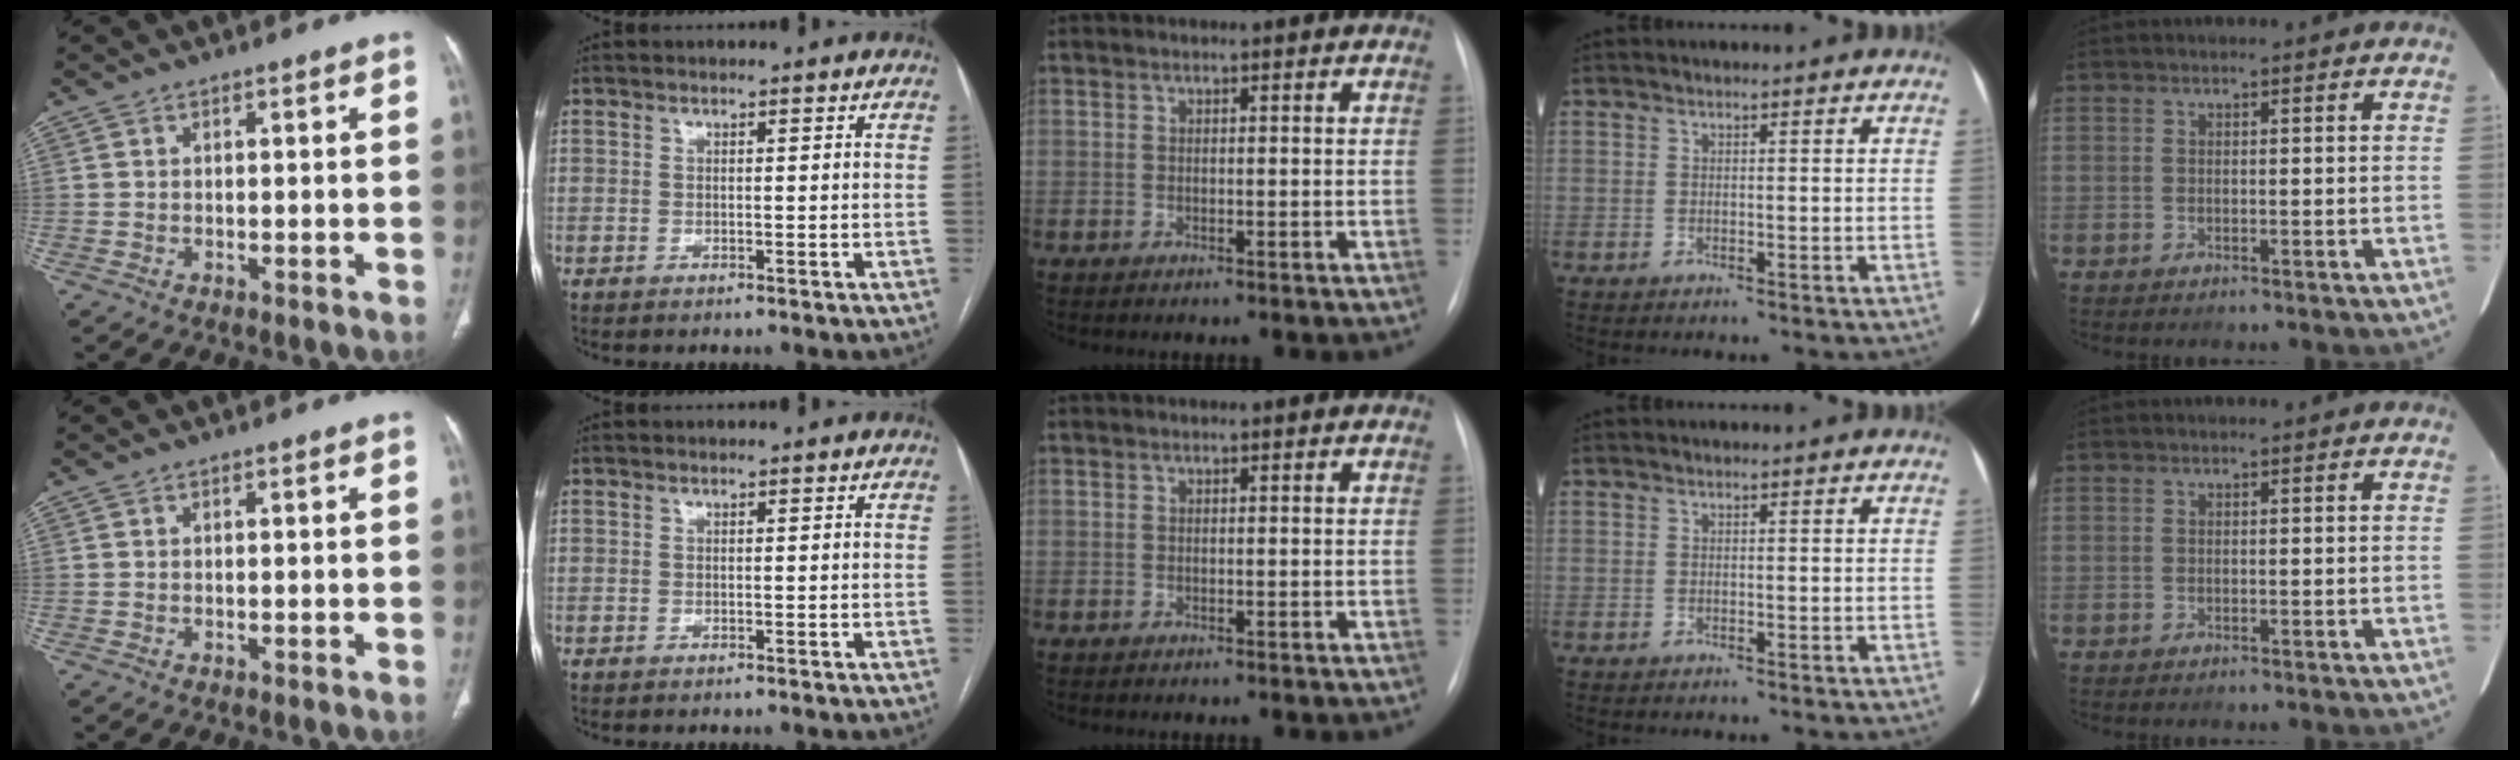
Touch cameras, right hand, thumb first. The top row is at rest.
{}